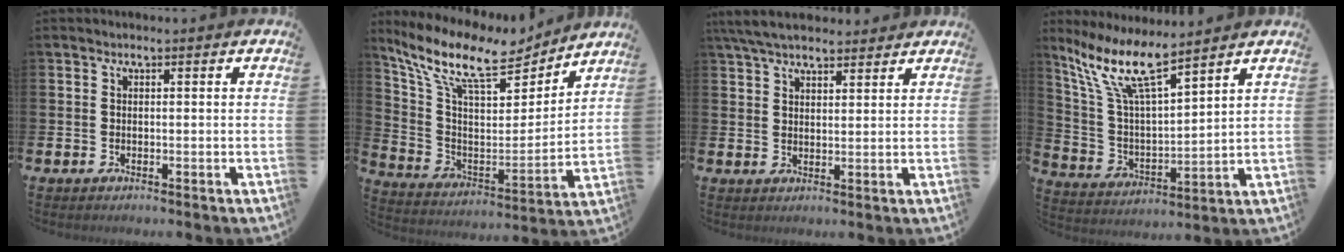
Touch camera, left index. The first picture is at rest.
{"total": 12.2, "force": [10.1, 3.6, 5.9], "torque": [-0.146, -0.064, 0.169]}
{"total": 5.6, "force": [5.1, 1.4, 1.7], "torque": [-0.055, -0.008, 0.098]}
{"total": 10.7, "force": [8.4, 2.3, 6.2], "torque": [-0.151, -0.036, 0.145]}